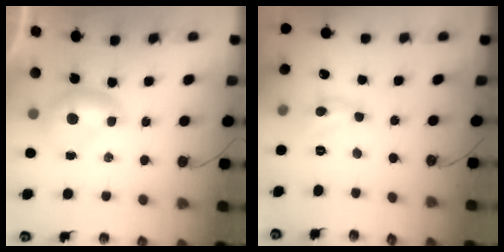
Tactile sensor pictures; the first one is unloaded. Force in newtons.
{"total": 2.2, "press": 2.2, "slide": 0.3}